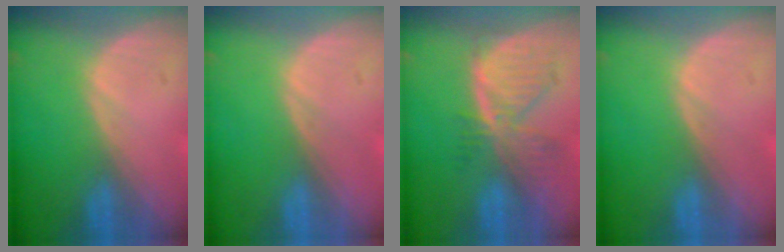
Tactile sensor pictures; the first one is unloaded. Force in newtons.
{"total": 0.0}
{"total": 7.8, "press": 6.8, "slide": 3.7}
{"total": 0.0}